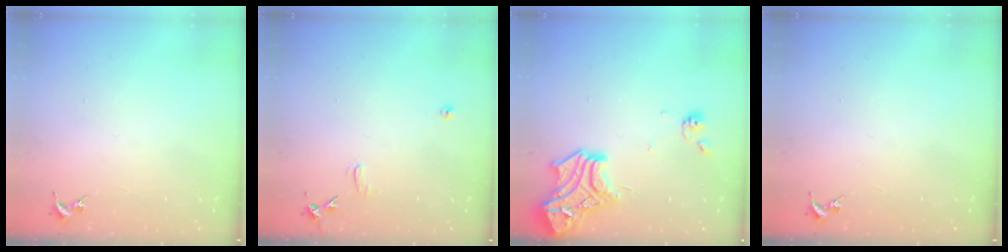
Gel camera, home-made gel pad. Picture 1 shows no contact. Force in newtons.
{"total": 7.5, "press": 7.5, "slide": 0.6}
{"total": 16.2, "press": 16.2, "slide": 1.5}
{"total": 0.0}